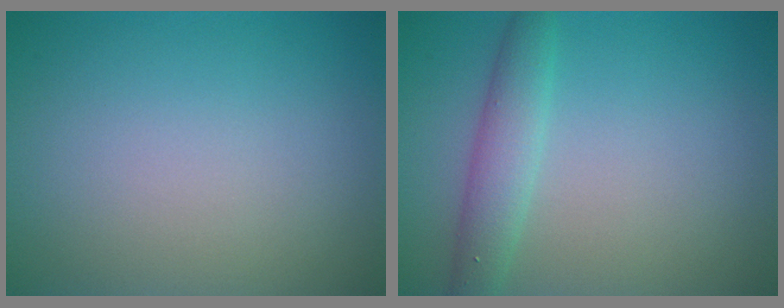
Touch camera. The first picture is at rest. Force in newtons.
{"total": 3.0, "press": 3.0, "slide": 0.1}